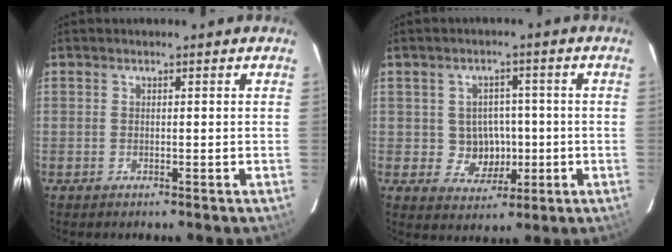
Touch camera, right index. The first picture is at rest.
{"total": 6.1, "force": [-0.6, 5.8, 1.7], "torque": [-0.043, 0.014, 0.007]}